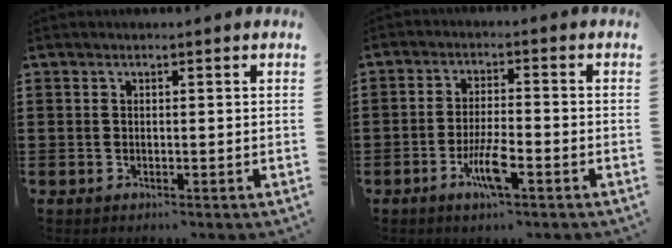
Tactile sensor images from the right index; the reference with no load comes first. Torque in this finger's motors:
{"motor_torque": [1.21, -0.66, 0.51, 0.19]}